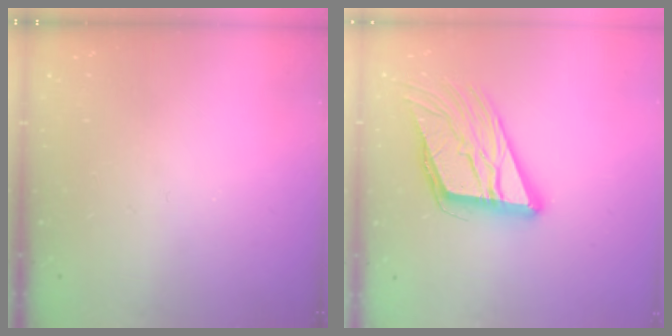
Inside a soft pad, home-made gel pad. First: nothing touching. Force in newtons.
{"total": 16.2, "press": 15.9, "slide": 2.9}